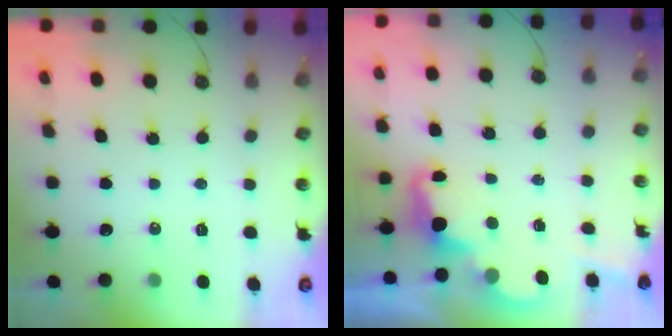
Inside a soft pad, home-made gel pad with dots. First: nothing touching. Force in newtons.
{"total": 2.6, "press": 2.5, "slide": 0.6}